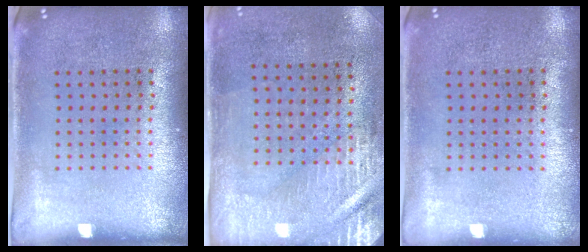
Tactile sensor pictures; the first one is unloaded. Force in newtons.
{"total": 2.9, "press": 2.5, "slide": 1.5}
{"total": 0.0}